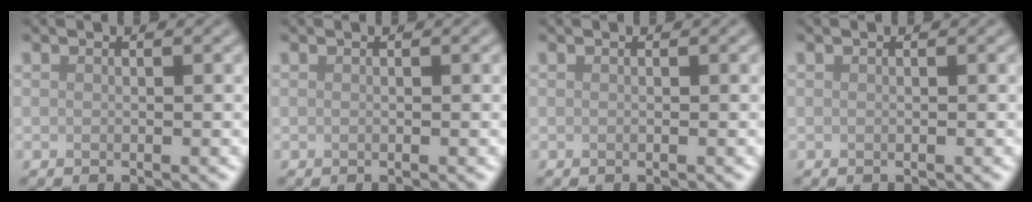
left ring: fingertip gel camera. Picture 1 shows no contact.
{"total": 0.0}
{"total": 0.0}
{"total": 0.0}